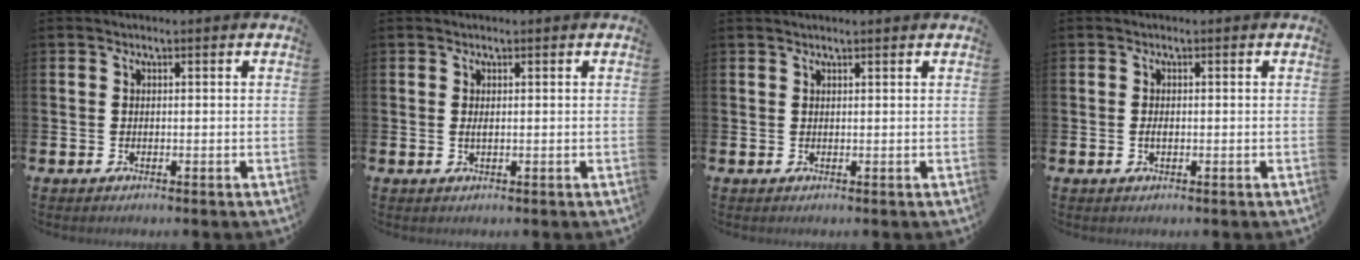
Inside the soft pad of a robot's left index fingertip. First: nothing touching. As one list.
[{"total": 0.6, "force": [0.1, 0.1, 0.5], "torque": [-0.011, 0.001, 0.002]}, {"total": 0.7, "force": [0.7, -0.1, 0.1], "torque": [-0.002, 0.000, 0.012]}, {"total": 0.9, "force": [-0.2, 0.5, 0.8], "torque": [-0.016, 0.002, -0.004]}]